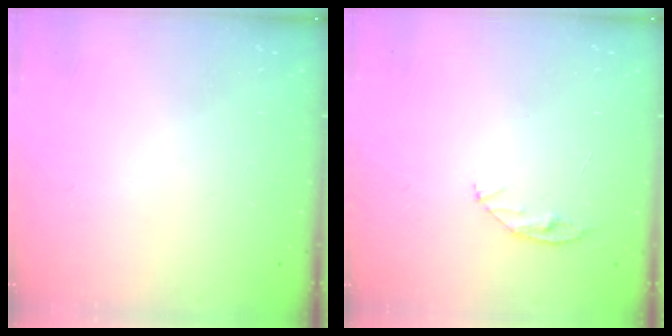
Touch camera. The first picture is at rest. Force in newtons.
{"total": 4.8, "press": 4.8, "slide": 0.5}